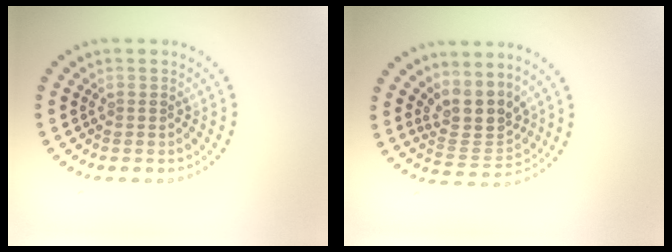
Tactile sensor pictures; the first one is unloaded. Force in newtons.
{"total": 3.9, "press": 3.2, "slide": 2.2}